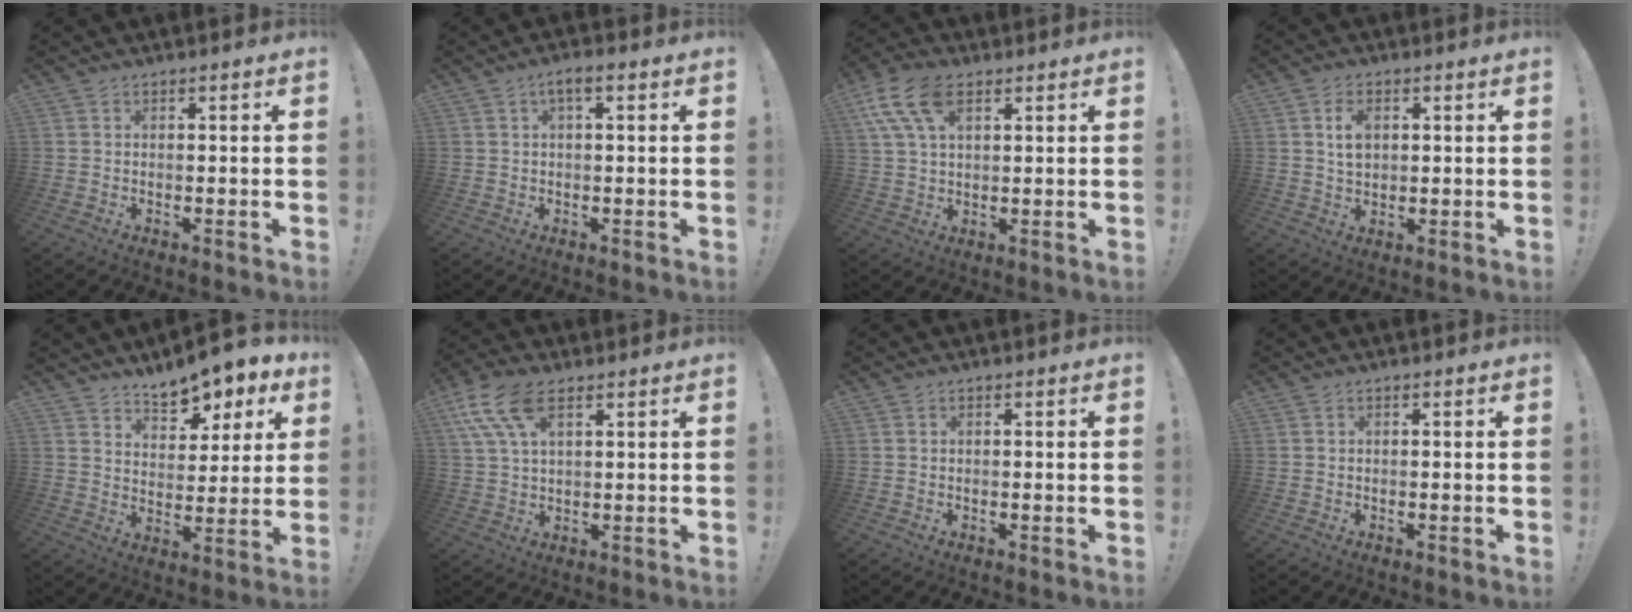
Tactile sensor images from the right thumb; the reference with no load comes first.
{"total": 3.3, "force": [0.7, 0.9, 3.1], "torque": [-0.054, 0.004, 0.009]}
{"total": 12.2, "force": [5.5, 6.7, 8.5], "torque": [-0.165, -0.007, 0.104]}
{"total": 5.7, "force": [1.5, 3.8, 4.0], "torque": [-0.053, -0.002, 0.024]}
{"total": 8.9, "force": [7.4, 3.9, 3.1], "torque": [-0.031, -0.066, 0.131]}
{"total": 11.4, "force": [5.6, 5.6, 8.3], "torque": [-0.162, -0.005, 0.109]}
{"total": 0.0}
{"total": 0.0}